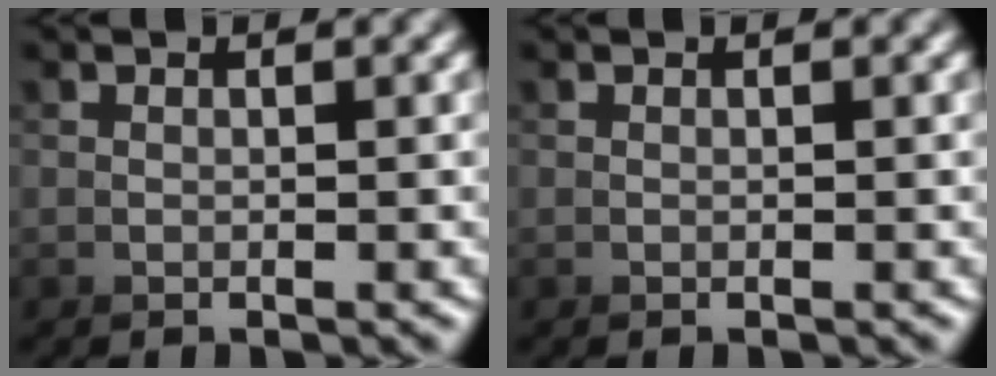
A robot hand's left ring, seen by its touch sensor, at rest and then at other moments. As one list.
[{"total": 0.0}]